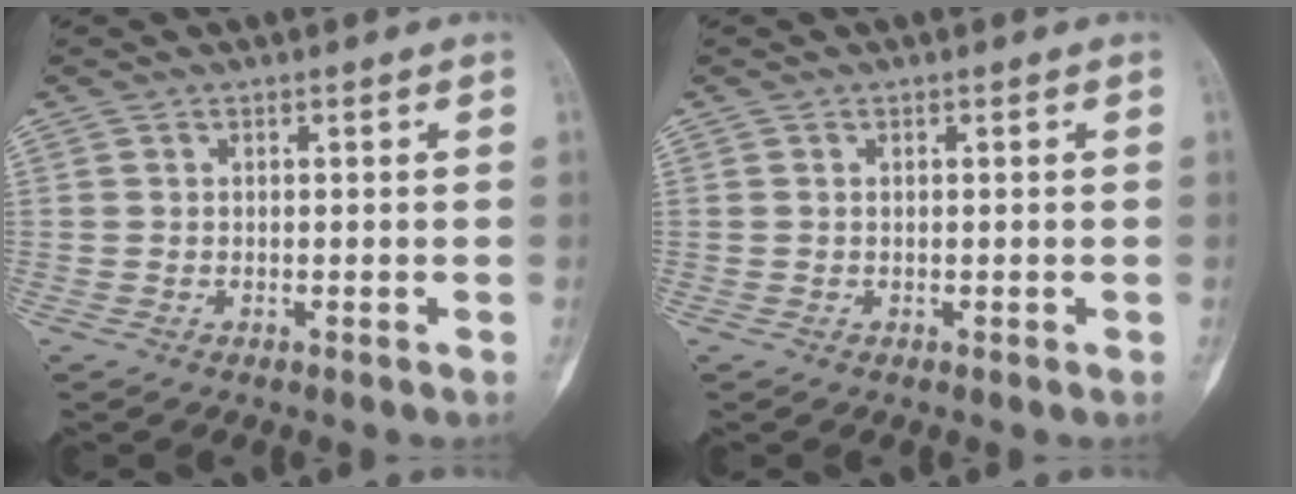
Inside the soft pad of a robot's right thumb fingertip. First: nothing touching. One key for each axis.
{"total": 0.0}